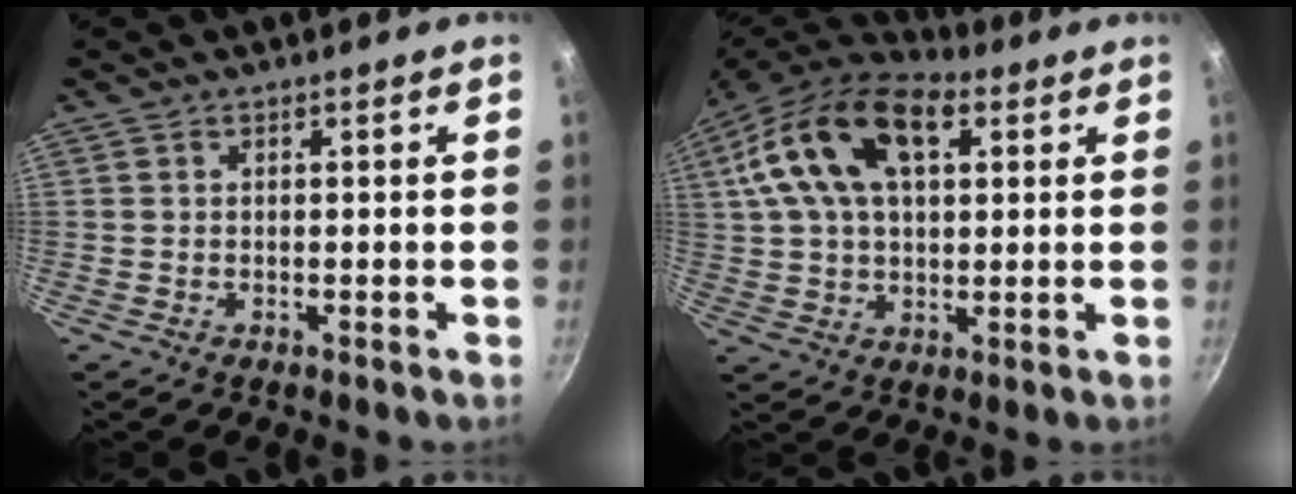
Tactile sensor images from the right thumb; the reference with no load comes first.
{"total": 19.8, "force": [6.3, 11.6, 14.7], "torque": [-0.258, 0.012, 0.099]}